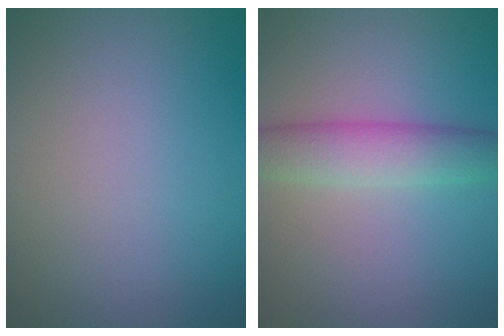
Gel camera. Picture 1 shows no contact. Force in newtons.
{"total": 4.6, "press": 4.6, "slide": 0.1}